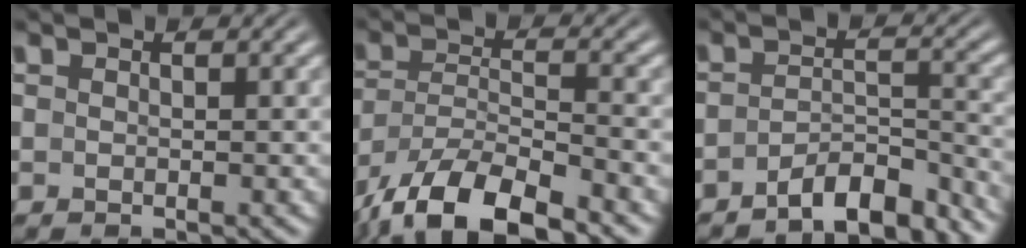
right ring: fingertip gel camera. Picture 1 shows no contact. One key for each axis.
{"total": 9.3, "fx": -6.1, "fy": 4.5, "fz": 5.4, "tx": -0.105, "ty": -0.035, "tz": -0.083}
{"total": 6.5, "fx": -5.8, "fy": 1.5, "fz": 2.4, "tx": -0.031, "ty": -0.016, "tz": -0.087}